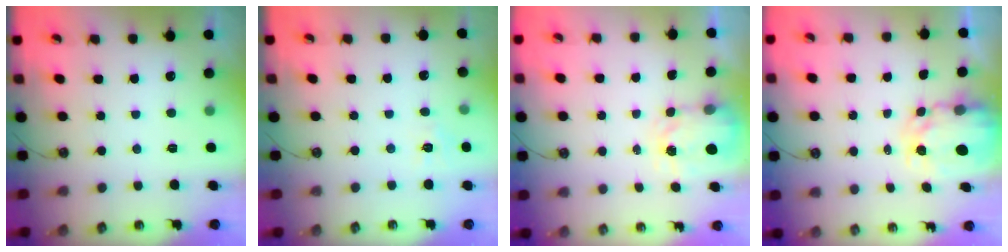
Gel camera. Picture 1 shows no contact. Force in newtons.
{"total": 4.4, "press": 4.3, "slide": 0.6}
{"total": 4.0, "press": 3.9, "slide": 0.6}
{"total": 5.6, "press": 5.6, "slide": 0.5}